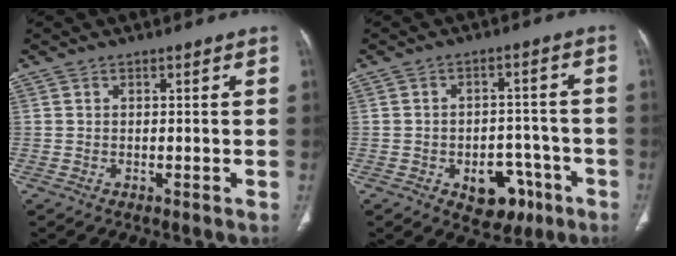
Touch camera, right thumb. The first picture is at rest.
{"total": 9.3, "force": [-4.3, 6.2, 5.4], "torque": [-0.034, 0.037, -0.048]}